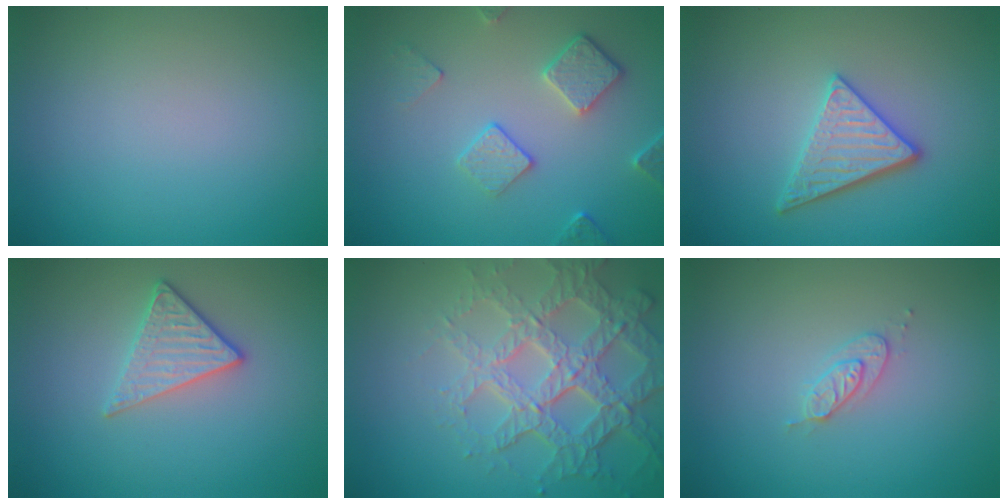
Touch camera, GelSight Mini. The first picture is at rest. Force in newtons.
{"total": 3.6, "press": 3.0, "slide": 2.0}
{"total": 3.3, "press": 3.0, "slide": 1.5}
{"total": 2.9, "press": 2.6, "slide": 1.3}
{"total": 7.4, "press": 5.2, "slide": 5.2}
{"total": 1.7, "press": 1.6, "slide": 0.2}